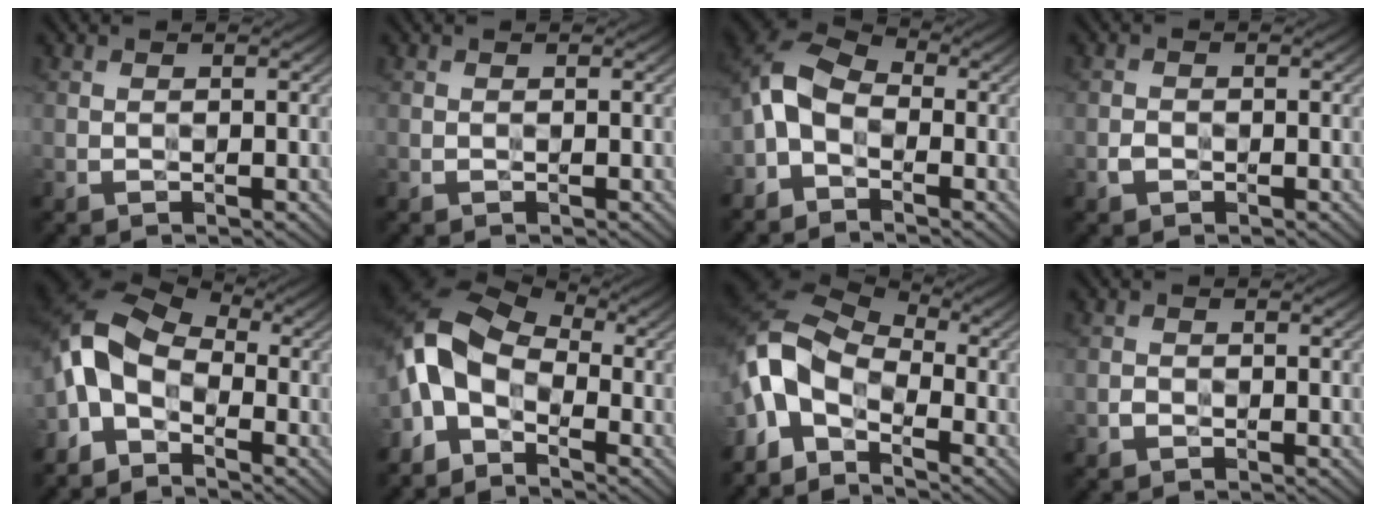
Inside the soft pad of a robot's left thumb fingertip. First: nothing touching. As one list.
[{"total": 0.0}, {"total": 6.5, "force": [-2.7, 4.1, 4.2], "torque": [-0.100, 0.005, -0.073]}, {"total": 1.2, "force": [-0.6, 0.9, 0.6], "torque": [-0.011, 0.000, -0.015]}, {"total": 8.1, "force": [-3.5, 4.6, 5.7], "torque": [-0.127, 0.007, -0.094]}, {"total": 9.0, "force": [-3.5, 4.9, 6.7], "torque": [-0.151, 0.007, -0.093]}, {"total": 9.7, "force": [-3.7, 4.8, 7.6], "torque": [-0.162, 0.007, -0.099]}, {"total": 0.8, "force": [-0.5, 0.6, 0.3], "torque": [-0.004, -0.001, -0.012]}]